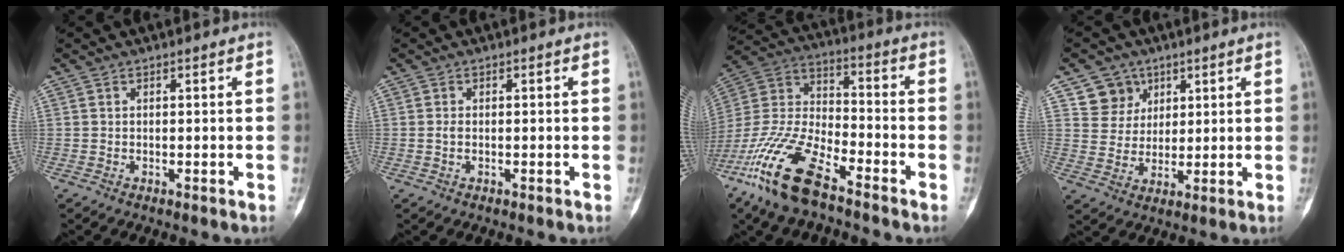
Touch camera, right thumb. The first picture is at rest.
{"total": 1.1, "force": [-0.1, 0.6, 0.8], "torque": [-0.019, 0.000, -0.003]}
{"total": 18.3, "force": [-11.5, 6.6, 12.5], "torque": [-0.266, 0.042, -0.226]}
{"total": 6.9, "force": [3.6, 5.8, 0.8], "torque": [0.017, -0.022, 0.070]}